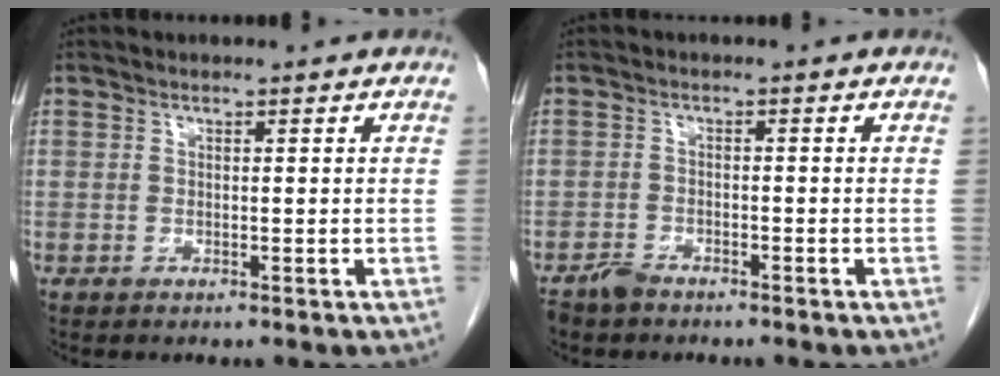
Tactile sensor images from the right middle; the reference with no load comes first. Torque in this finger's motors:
{"motor_torque": [0.08, 0.03, 0.00, 0.00]}